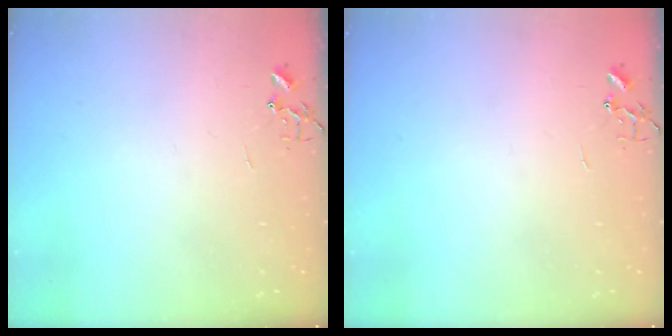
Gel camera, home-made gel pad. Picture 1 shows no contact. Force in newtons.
{"total": 0.0}